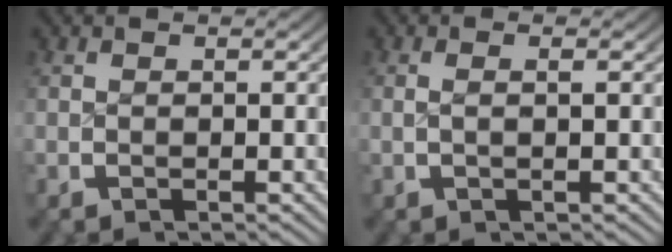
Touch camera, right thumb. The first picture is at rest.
{"total": 1.1, "force": [0.1, 0.0, 1.1], "torque": [-0.022, 0.001, 0.004]}